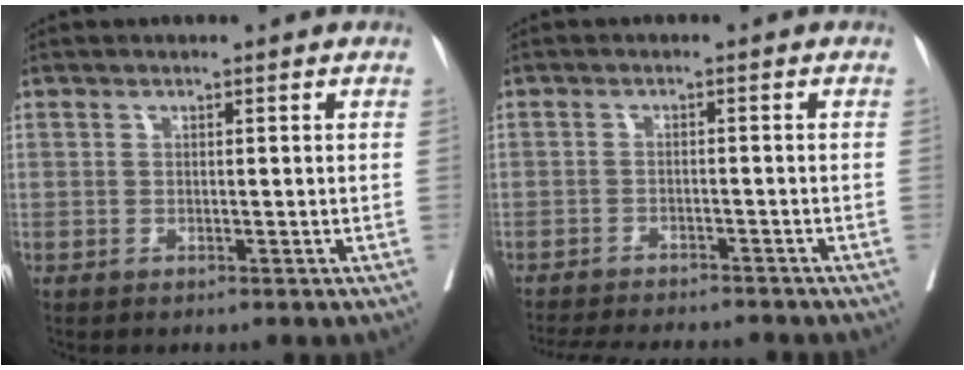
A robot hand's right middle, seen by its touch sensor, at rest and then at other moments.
{"total": 12.0, "force": [-11.0, 2.0, 4.2], "torque": [-0.071, -0.010, -0.149]}